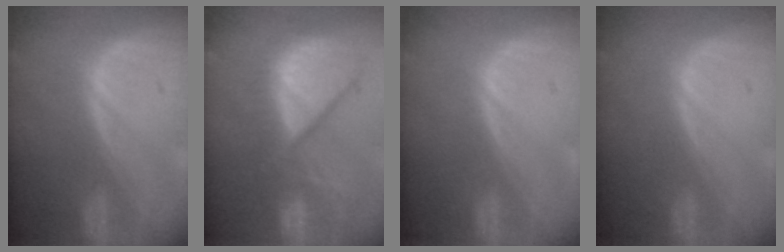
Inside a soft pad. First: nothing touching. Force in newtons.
{"total": 12.7, "press": 10.8, "slide": 6.7}
{"total": 0.0}
{"total": 0.0}